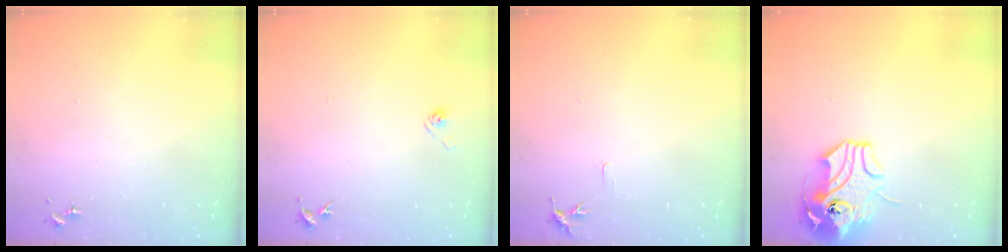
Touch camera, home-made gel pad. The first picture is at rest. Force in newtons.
{"total": 3.1, "press": 2.7, "slide": 1.4}
{"total": 5.0, "press": 4.9, "slide": 0.5}
{"total": 12.3, "press": 12.2, "slide": 2.0}